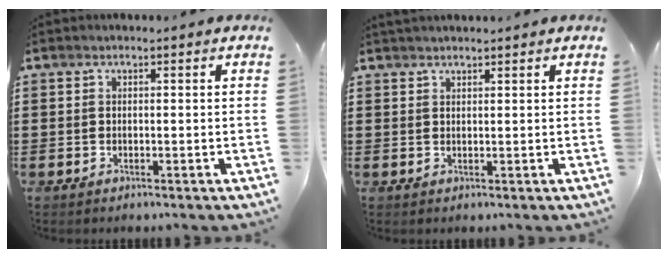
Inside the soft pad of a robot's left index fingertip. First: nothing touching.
{"total": 1.2, "force": [1.2, 0.0, 0.2], "torque": [-0.006, 0.000, 0.023]}